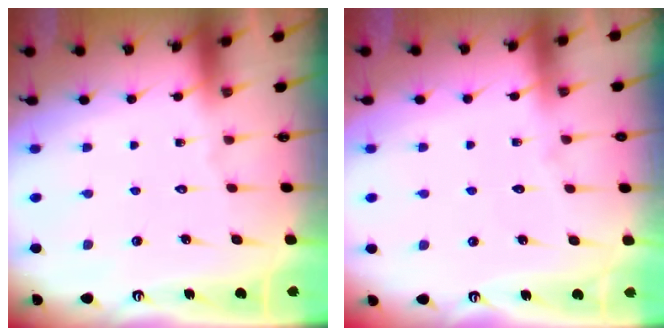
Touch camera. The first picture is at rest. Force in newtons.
{"total": 4.5, "press": 4.5, "slide": 0.6}